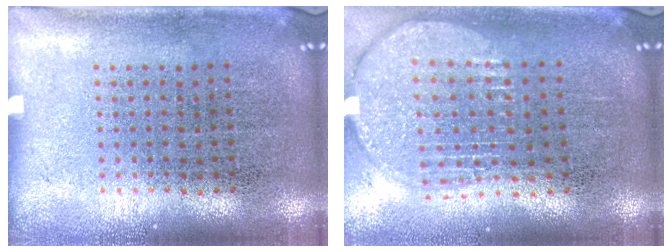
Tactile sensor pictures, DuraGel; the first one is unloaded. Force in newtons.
{"total": 2.0, "press": 1.7, "slide": 1.1}